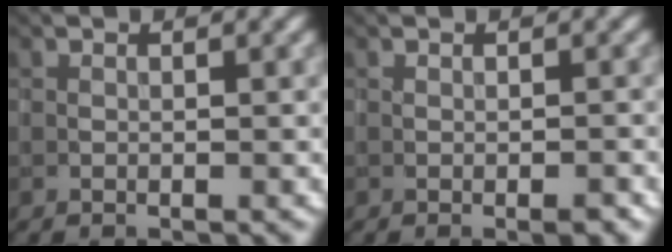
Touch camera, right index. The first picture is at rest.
{"total": 1.2, "force": [-0.5, 0.2, 1.1], "torque": [-0.016, -0.002, -0.009]}